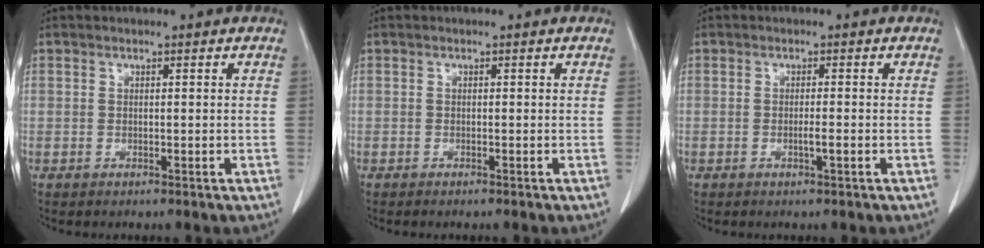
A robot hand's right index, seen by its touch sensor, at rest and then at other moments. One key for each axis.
{"total": 0.5, "fx": -0.5, "fy": 0.0, "fz": 0.2, "tx": -0.009, "ty": -0.002, "tz": -0.007}
{"total": 1.4, "fx": -0.5, "fy": 0.0, "fz": 1.3, "tx": -0.026, "ty": -0.001, "tz": -0.009}